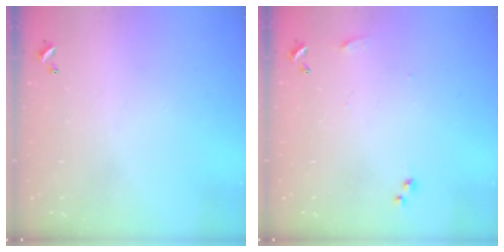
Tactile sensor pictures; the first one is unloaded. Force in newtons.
{"total": 5.1, "press": 5.0, "slide": 0.7}